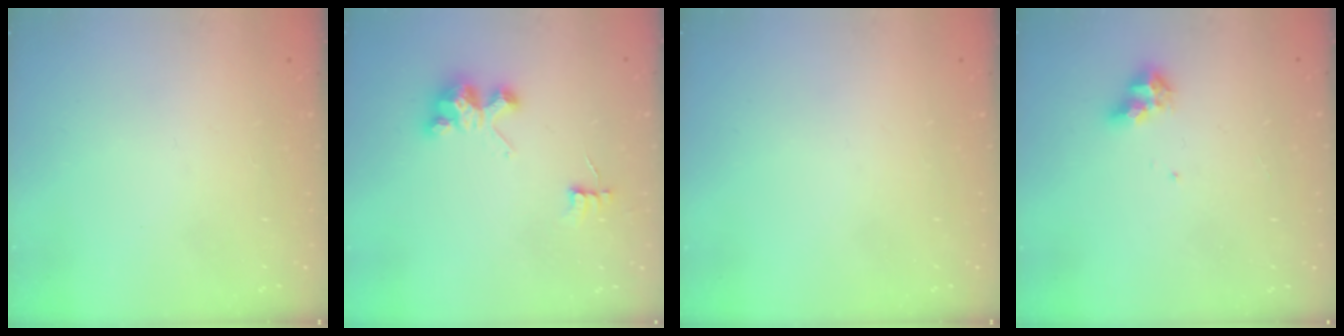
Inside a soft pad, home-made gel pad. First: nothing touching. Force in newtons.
{"total": 3.6, "press": 3.6, "slide": 0.0}
{"total": 0.0}
{"total": 6.1, "press": 6.1, "slide": 1.0}